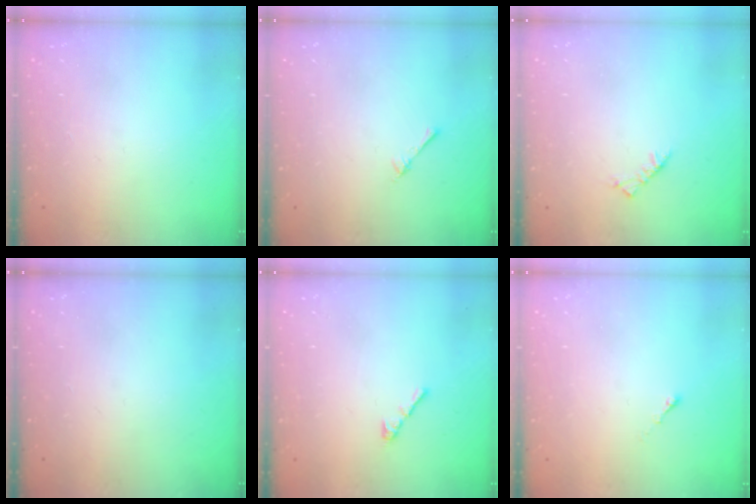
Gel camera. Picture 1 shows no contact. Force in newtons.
{"total": 2.4, "press": 2.4, "slide": 0.3}
{"total": 2.5, "press": 2.4, "slide": 0.7}
{"total": 0.0}
{"total": 3.0, "press": 2.9, "slide": 0.8}
{"total": 0.0}